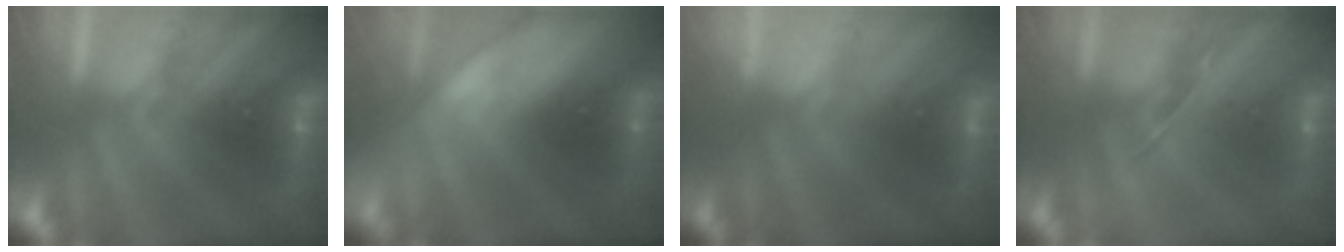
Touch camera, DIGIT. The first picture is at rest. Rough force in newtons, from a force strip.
{"total": 2.9}
{"total": 2.4}
{"total": 1.4}